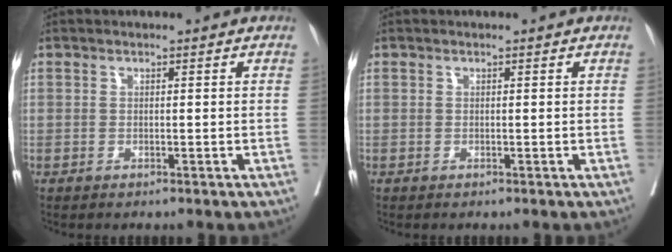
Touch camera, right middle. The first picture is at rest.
{"total": 0.0}